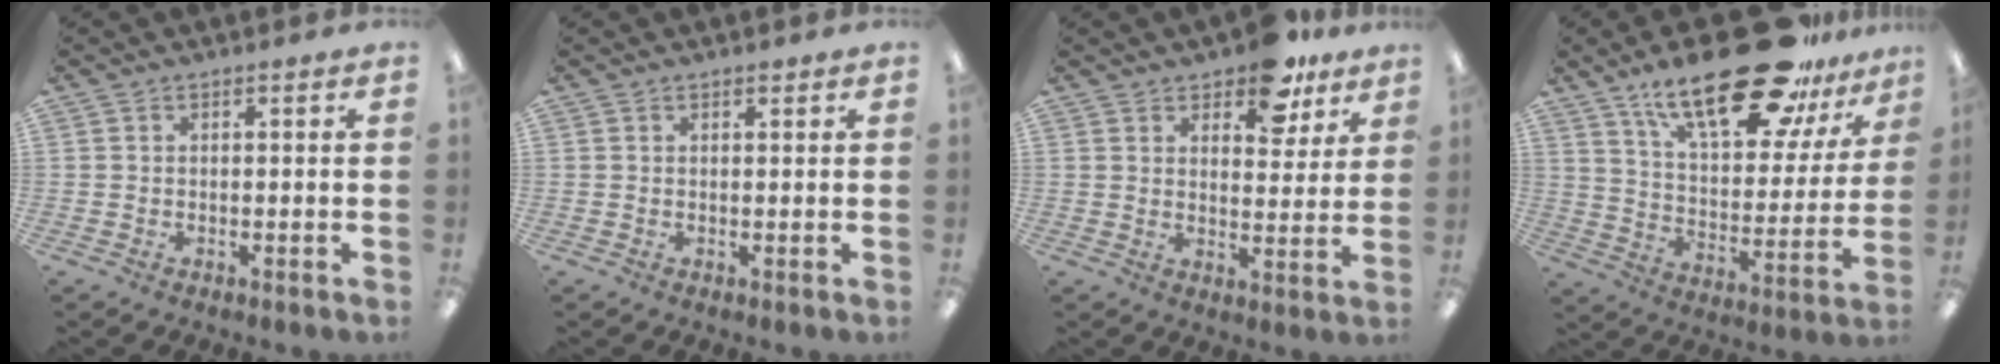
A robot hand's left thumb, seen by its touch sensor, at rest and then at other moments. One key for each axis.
{"total": 0.9, "fx": 0.7, "fy": 0.5, "fz": 0.3, "tx": 0.001, "ty": -0.003, "tz": 0.012}
{"total": 9.5, "fx": 7.4, "fy": 4.4, "fz": 4.2, "tx": -0.048, "ty": -0.041, "tz": 0.130}
{"total": 26.7, "fx": 18.6, "fy": 9.9, "fz": 16.3, "tx": -0.253, "ty": -0.103, "tz": 0.309}